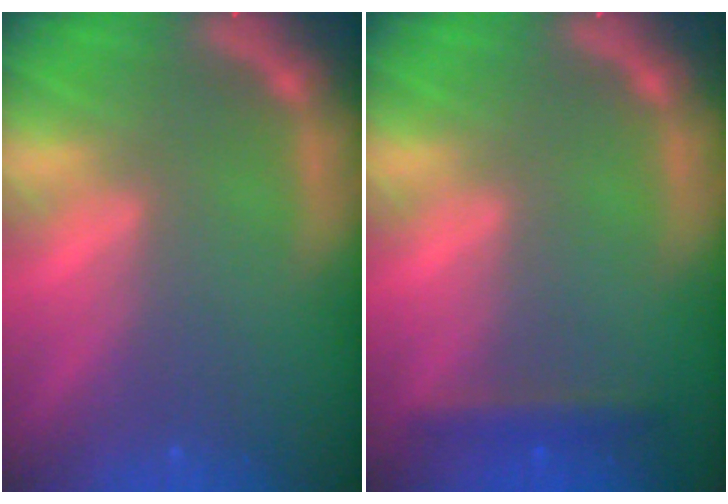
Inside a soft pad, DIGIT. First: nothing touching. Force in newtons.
{"total": 1.9}